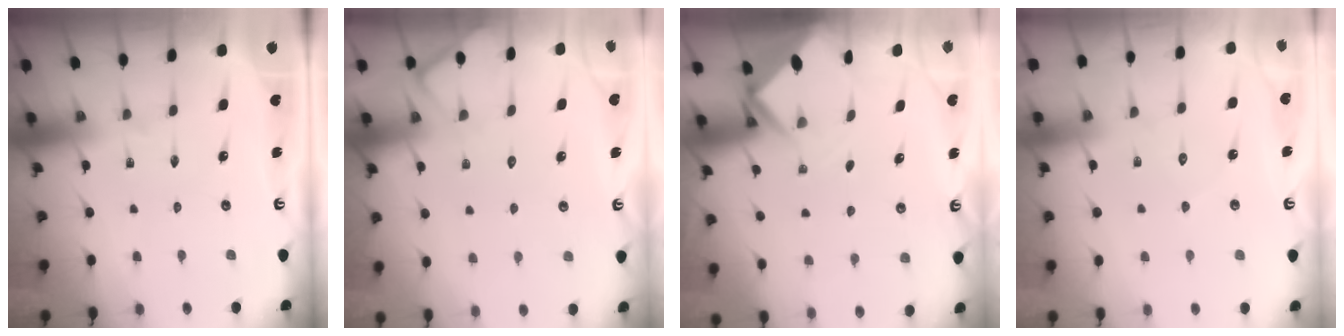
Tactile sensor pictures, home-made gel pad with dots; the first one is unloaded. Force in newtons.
{"total": 4.7, "press": 4.7, "slide": 0.4}
{"total": 2.7, "press": 2.7, "slide": 0.1}
{"total": 5.3, "press": 5.3, "slide": 0.6}